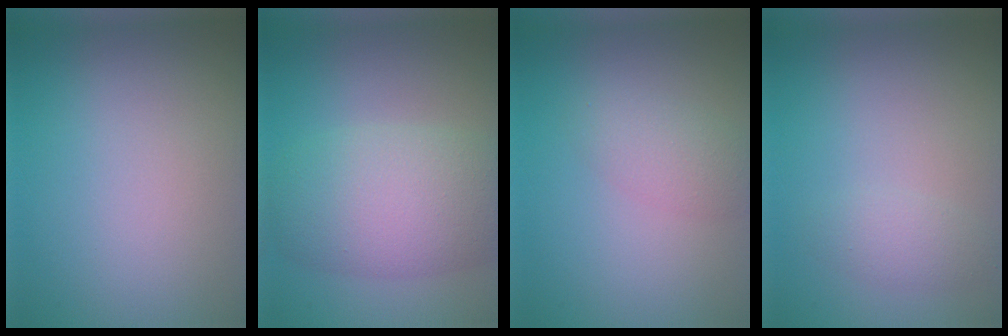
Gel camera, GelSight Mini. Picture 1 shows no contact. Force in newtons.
{"total": 7.5, "press": 7.5, "slide": 0.3}
{"total": 2.2, "press": 2.2, "slide": 0.2}
{"total": 1.5, "press": 1.5, "slide": 0.1}